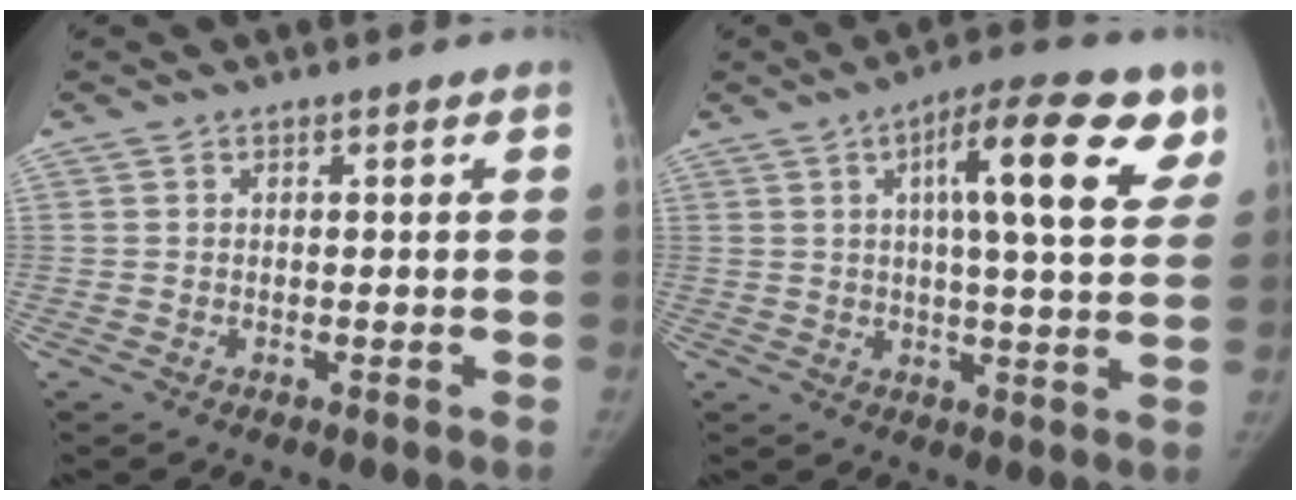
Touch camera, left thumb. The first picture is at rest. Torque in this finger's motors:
{"motor_torque": [0.06, 0.19, 0.52, 0.35, 0.09]}